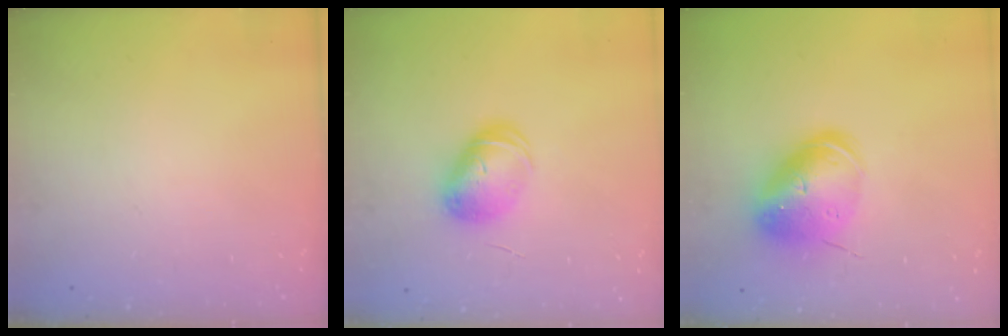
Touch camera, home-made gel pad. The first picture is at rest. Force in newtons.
{"total": 8.6, "press": 8.6, "slide": 0.7}
{"total": 13.8, "press": 13.6, "slide": 2.6}